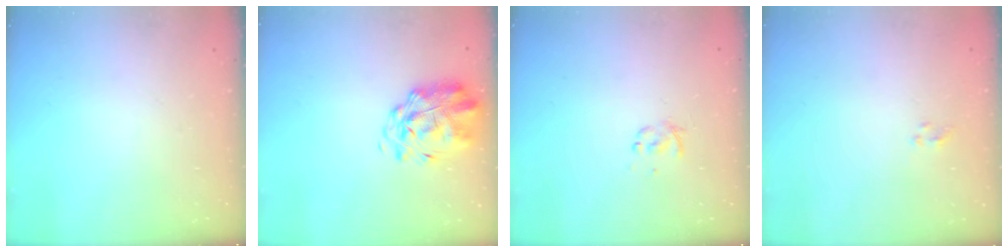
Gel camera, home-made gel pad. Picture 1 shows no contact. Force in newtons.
{"total": 2.7, "press": 2.3, "slide": 1.5}
{"total": 0.9, "press": 0.9, "slide": 0.2}
{"total": 1.2, "press": 1.0, "slide": 0.6}